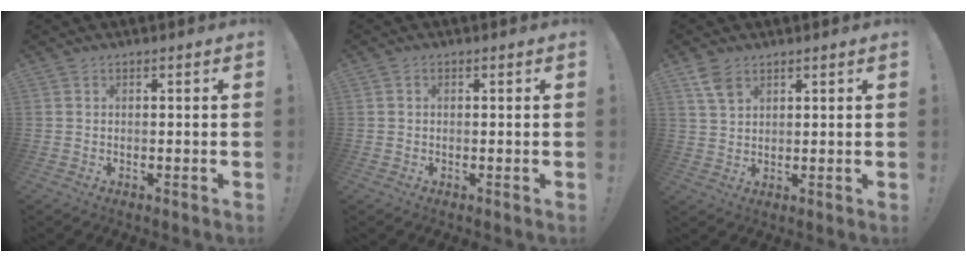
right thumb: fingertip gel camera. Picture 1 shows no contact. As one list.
[{"total": 0.5, "force": [0.1, 0.3, 0.4], "torque": [-0.008, 0.003, 0.002]}, {"total": 5.2, "force": [3.2, 2.8, 3.0], "torque": [-0.054, -0.013, 0.062]}]